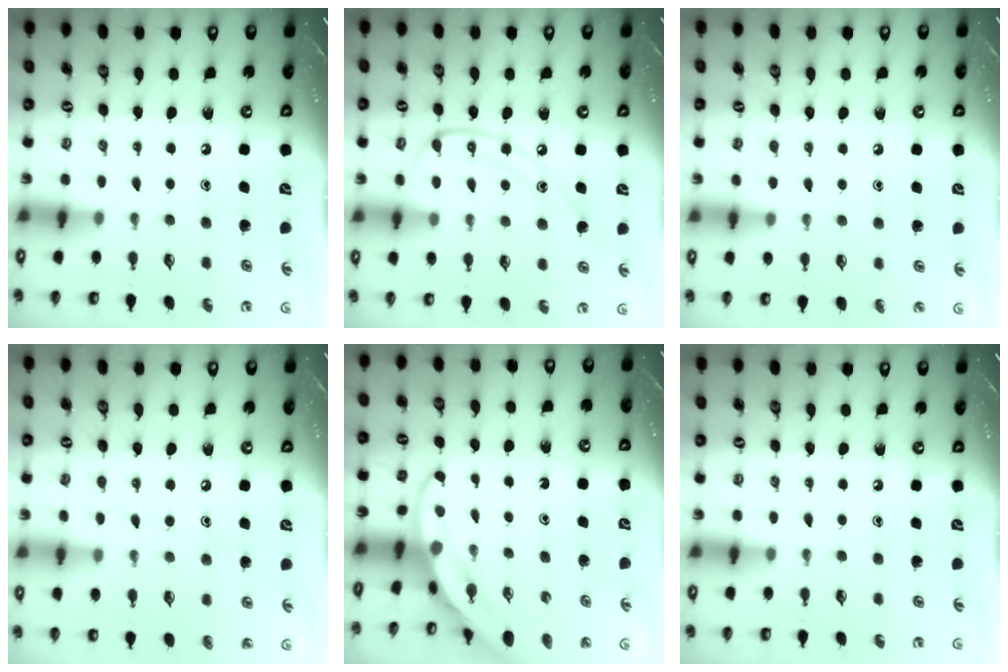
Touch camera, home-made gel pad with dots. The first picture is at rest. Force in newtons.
{"total": 13.7, "press": 13.6, "slide": 1.6}
{"total": 4.2, "press": 4.1, "slide": 0.5}
{"total": 7.5, "press": 7.5, "slide": 0.8}
{"total": 3.6, "press": 3.6, "slide": 0.1}
{"total": 0.0}